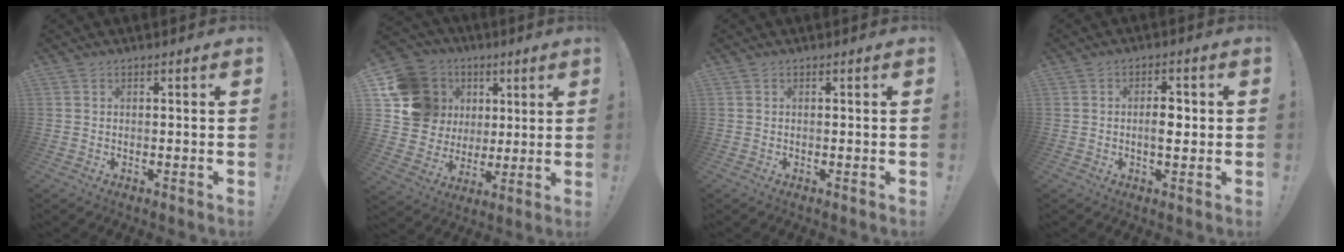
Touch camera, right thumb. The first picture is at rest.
{"total": 18.2, "force": [5.2, 16.1, 6.7], "torque": [-0.108, -0.008, 0.139]}
{"total": 0.0}
{"total": 4.9, "force": [-0.3, 2.4, 4.2], "torque": [-0.060, 0.004, -0.011]}